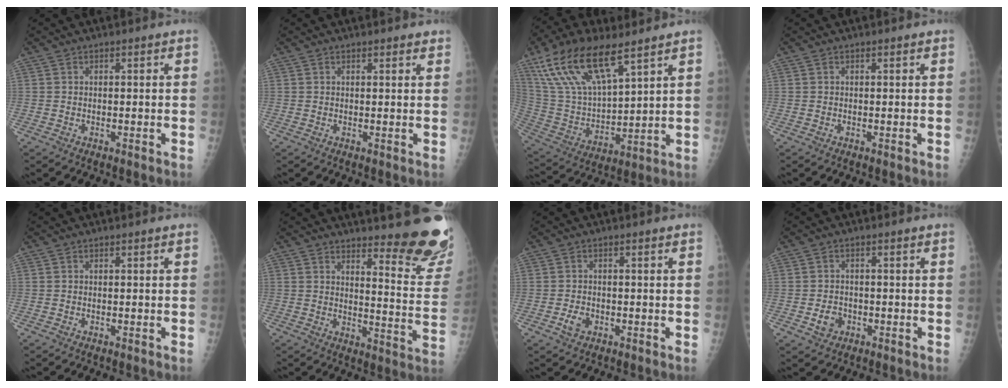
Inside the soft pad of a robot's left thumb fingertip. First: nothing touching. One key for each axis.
{"total": 1.4, "fx": 1.2, "fy": 0.5, "fz": 0.5, "tx": -0.001, "ty": -0.002, "tz": 0.014}
{"total": 18.5, "fx": 11.4, "fy": 6.8, "fz": 12.8, "tx": -0.238, "ty": -0.035, "tz": 0.231}
{"total": 0.0}
{"total": 0.0}
{"total": 17.1, "fx": 13.6, "fy": 3.3, "fz": 9.8, "tx": -0.091, "ty": -0.132, "tz": 0.166}
{"total": 2.4, "fx": -0.9, "fy": 1.8, "fz": 1.4, "tx": -0.022, "ty": 0.002, "tz": -0.014}
{"total": 3.2, "fx": -1.2, "fy": 2.6, "fz": 1.5, "tx": -0.017, "ty": 0.004, "tz": -0.017}